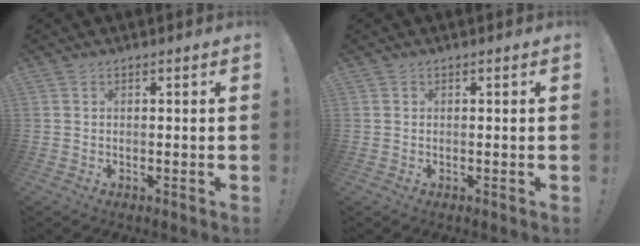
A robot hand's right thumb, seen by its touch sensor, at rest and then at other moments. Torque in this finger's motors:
{"motor_torque": [0.09, 0.05, 0.15, -0.07, -0.03]}